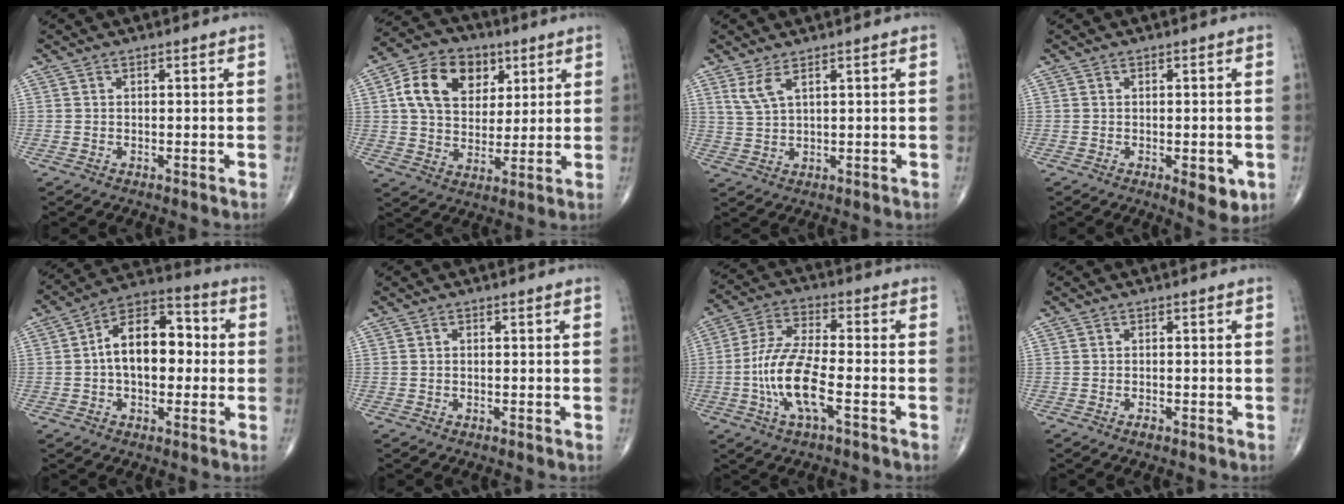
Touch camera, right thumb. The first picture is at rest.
{"total": 14.5, "force": [4.9, 10.6, 8.7], "torque": [-0.125, -0.002, 0.081]}
{"total": 3.7, "force": [2.2, 1.0, 2.8], "torque": [-0.067, -0.009, 0.055]}
{"total": 4.9, "force": [-1.5, 2.0, 4.2], "torque": [-0.041, -0.008, -0.014]}
{"total": 13.9, "force": [0.3, 8.4, 11.1], "torque": [-0.151, 0.038, -0.008]}
{"total": 0.0}
{"total": 12.3, "force": [-3.6, 3.9, 11.1], "torque": [-0.238, 0.023, -0.071]}
{"total": 1.0, "force": [-0.7, 0.4, 0.7], "torque": [-0.013, 0.001, -0.012]}